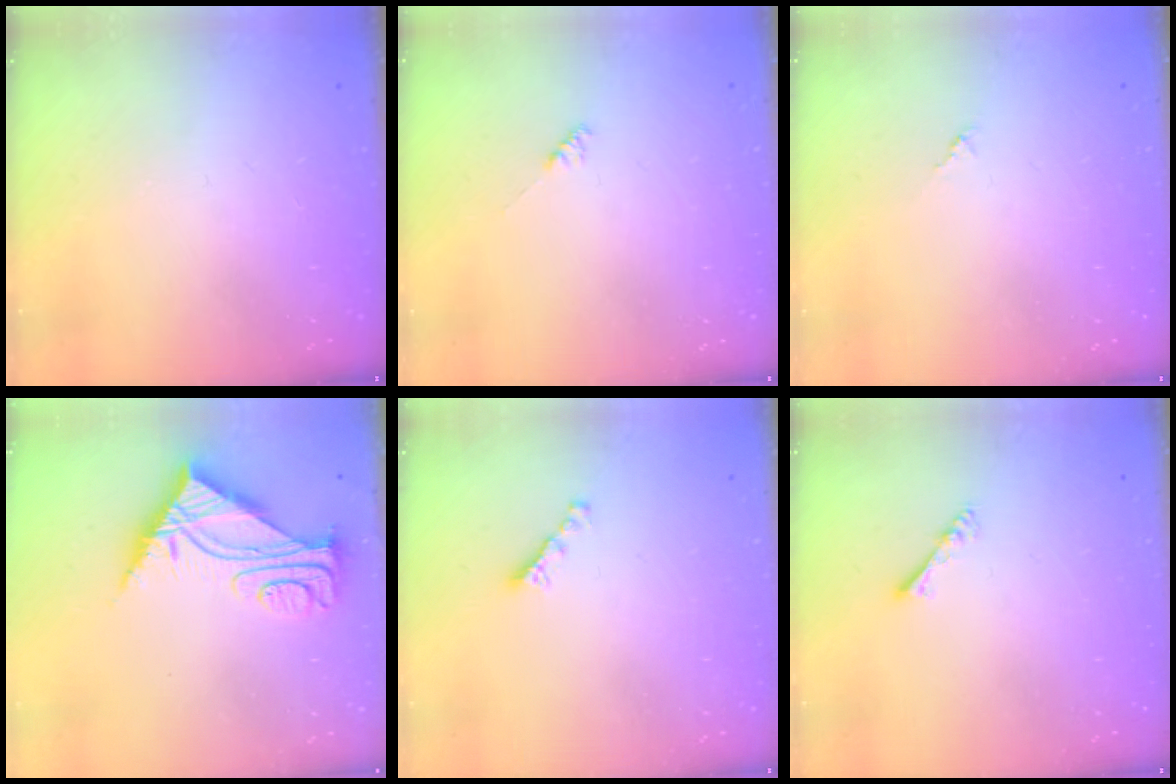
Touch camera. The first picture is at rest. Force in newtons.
{"total": 2.0, "press": 1.9, "slide": 0.5}
{"total": 0.0}
{"total": 7.7, "press": 7.7, "slide": 0.8}
{"total": 2.8, "press": 2.7, "slide": 0.7}
{"total": 2.9, "press": 2.8, "slide": 0.5}